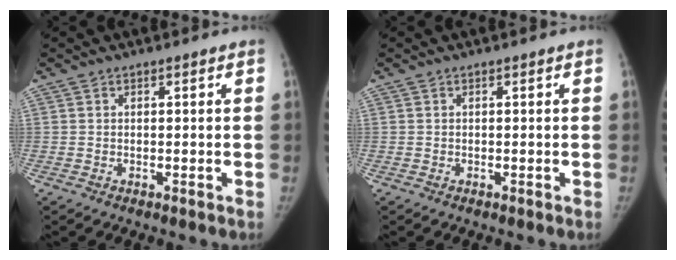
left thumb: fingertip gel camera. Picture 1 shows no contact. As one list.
[{"total": 0.0}]